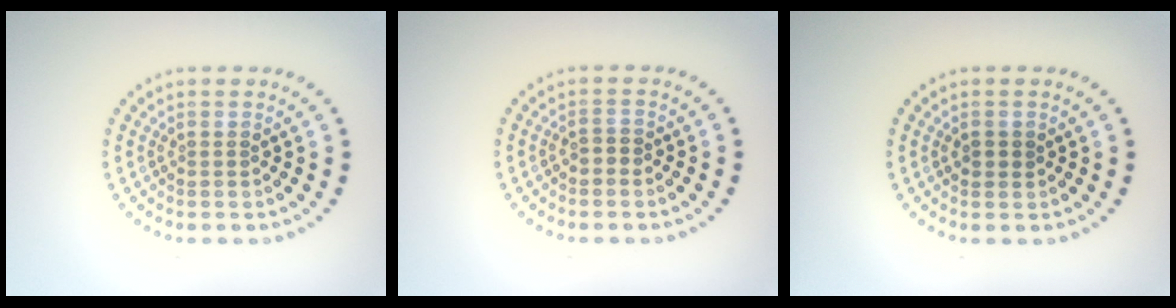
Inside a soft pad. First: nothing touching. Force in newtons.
{"total": 0.8, "press": 0.8, "slide": 0.2}
{"total": 1.1, "press": 1.1, "slide": 0.2}